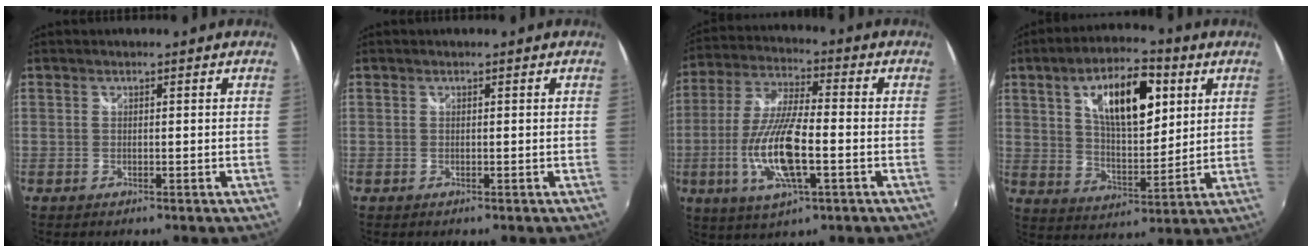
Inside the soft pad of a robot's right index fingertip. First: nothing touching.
{"total": 0.0}
{"total": 15.1, "force": [-3.8, 4.2, 14.0], "torque": [-0.289, -0.011, -0.072]}
{"total": 15.6, "force": [5.7, 6.7, 12.9], "torque": [-0.212, 0.018, 0.099]}